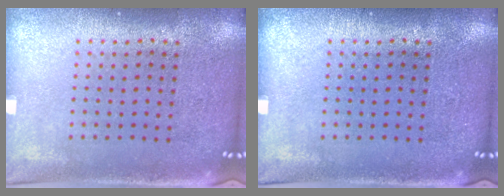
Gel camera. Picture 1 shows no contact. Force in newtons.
{"total": 0.0}